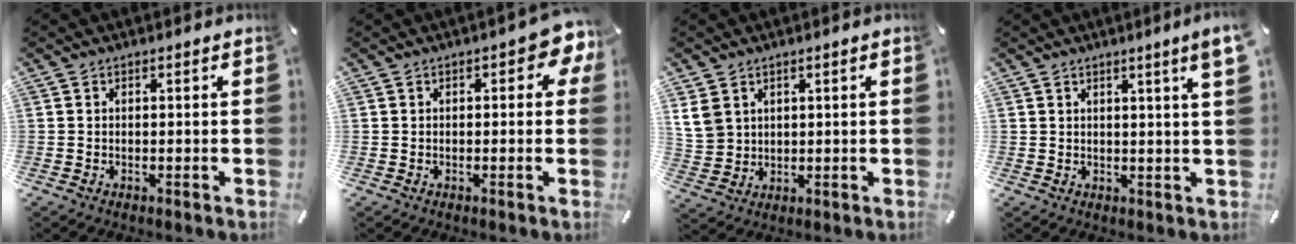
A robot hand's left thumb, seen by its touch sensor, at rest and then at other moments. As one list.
[{"total": 4.5, "force": [1.2, 2.4, 3.6], "torque": [-0.047, 0.004, 0.017]}, {"total": 6.1, "force": [2.8, 5.1, 1.6], "torque": [-0.059, 0.001, 0.055]}, {"total": 3.9, "force": [2.1, 0.0, 3.3], "torque": [-0.050, -0.006, 0.033]}]